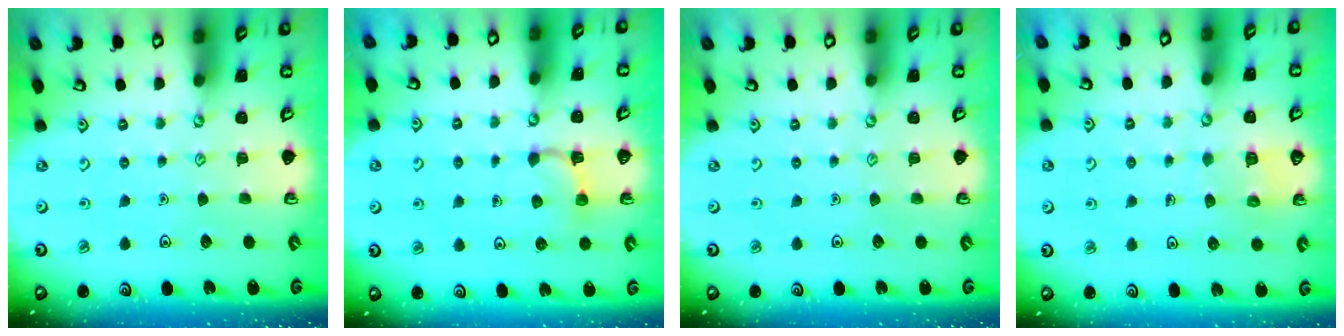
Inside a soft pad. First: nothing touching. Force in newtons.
{"total": 3.0, "press": 2.9, "slide": 0.7}
{"total": 0.0}
{"total": 5.2, "press": 5.2, "slide": 0.3}